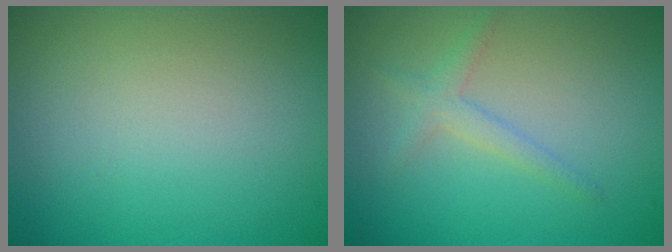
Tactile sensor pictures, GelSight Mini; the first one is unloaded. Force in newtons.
{"total": 1.6, "press": 1.6, "slide": 0.1}